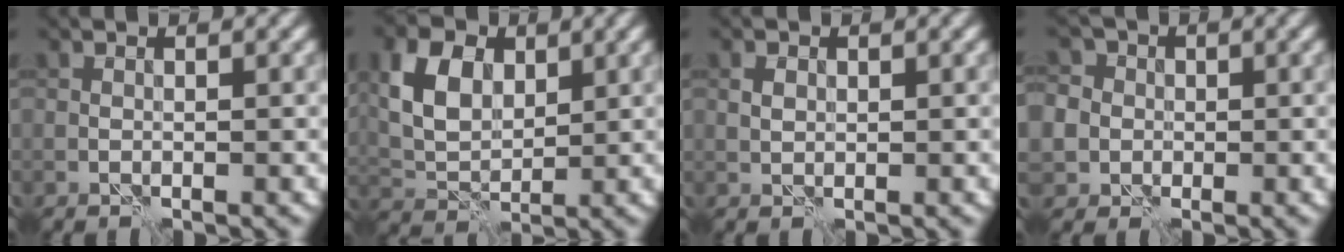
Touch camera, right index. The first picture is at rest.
{"total": 5.9, "force": [1.9, 4.1, 3.8], "torque": [-0.085, 0.000, 0.035]}
{"total": 1.0, "force": [0.2, 0.9, 0.6], "torque": [-0.011, 0.000, 0.004]}
{"total": 6.9, "force": [0.7, 6.5, 2.2], "torque": [-0.044, 0.026, -0.018]}